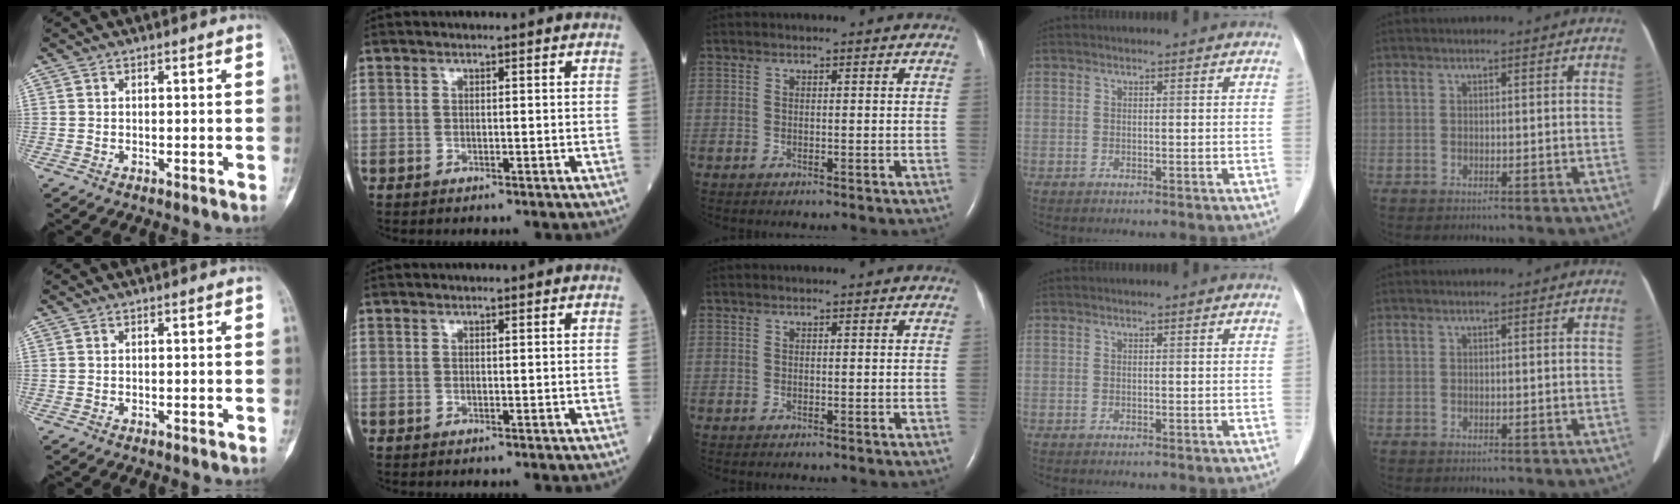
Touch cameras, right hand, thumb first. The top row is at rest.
{}